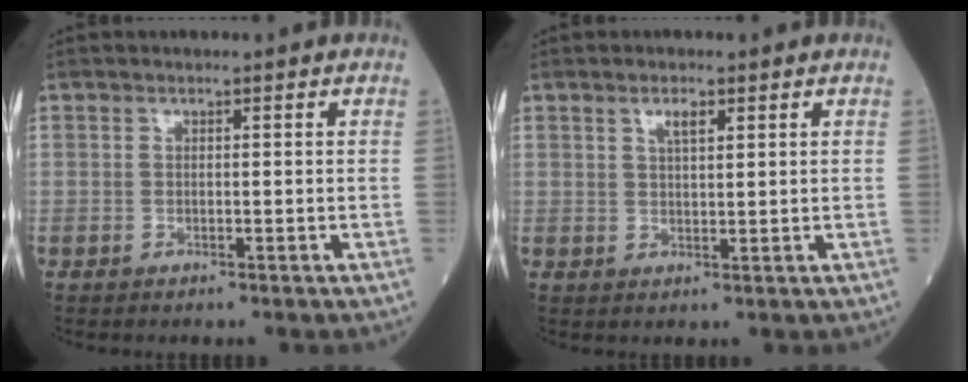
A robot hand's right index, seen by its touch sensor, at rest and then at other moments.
{"total": 2.4, "force": [1.3, 0.6, 1.9], "torque": [-0.036, 0.002, 0.025]}